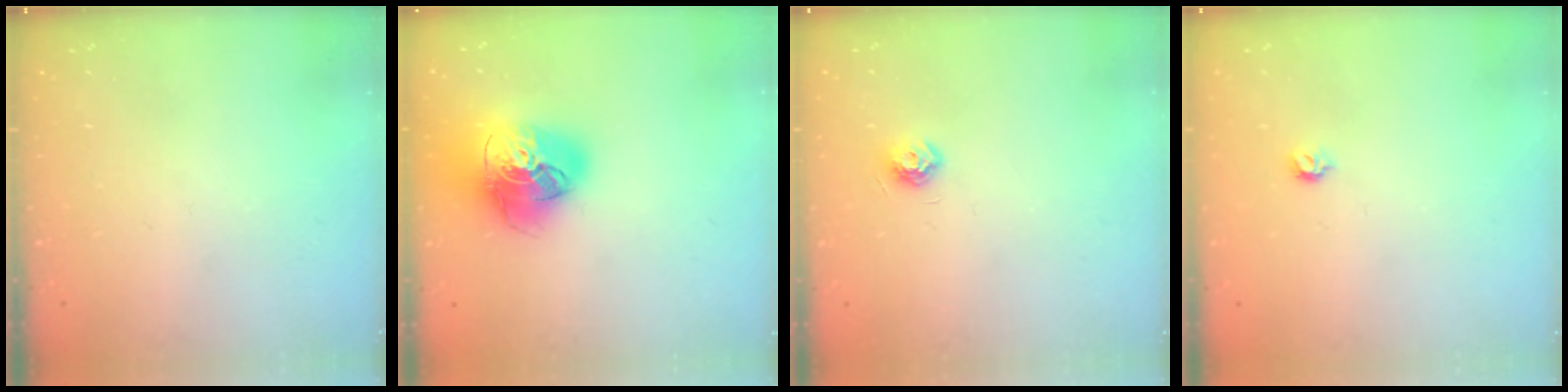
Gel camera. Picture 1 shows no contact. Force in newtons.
{"total": 21.8, "press": 21.6, "slide": 2.6}
{"total": 7.6, "press": 7.5, "slide": 1.1}
{"total": 3.9, "press": 3.8, "slide": 0.8}